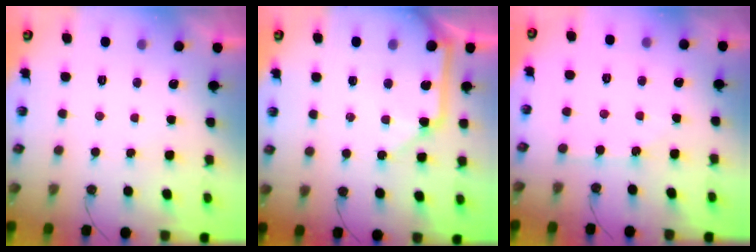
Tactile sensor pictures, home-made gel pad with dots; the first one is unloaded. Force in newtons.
{"total": 12.0, "press": 11.9, "slide": 1.6}
{"total": 3.4, "press": 3.4, "slide": 0.4}